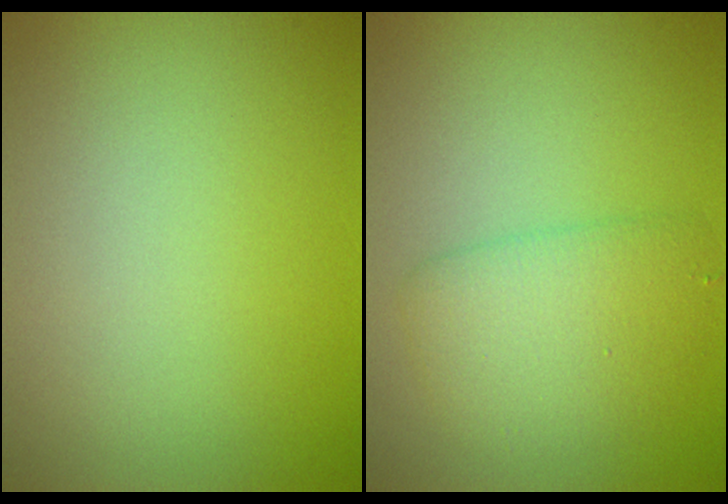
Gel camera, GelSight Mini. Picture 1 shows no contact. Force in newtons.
{"total": 3.3, "press": 3.3, "slide": 0.1}